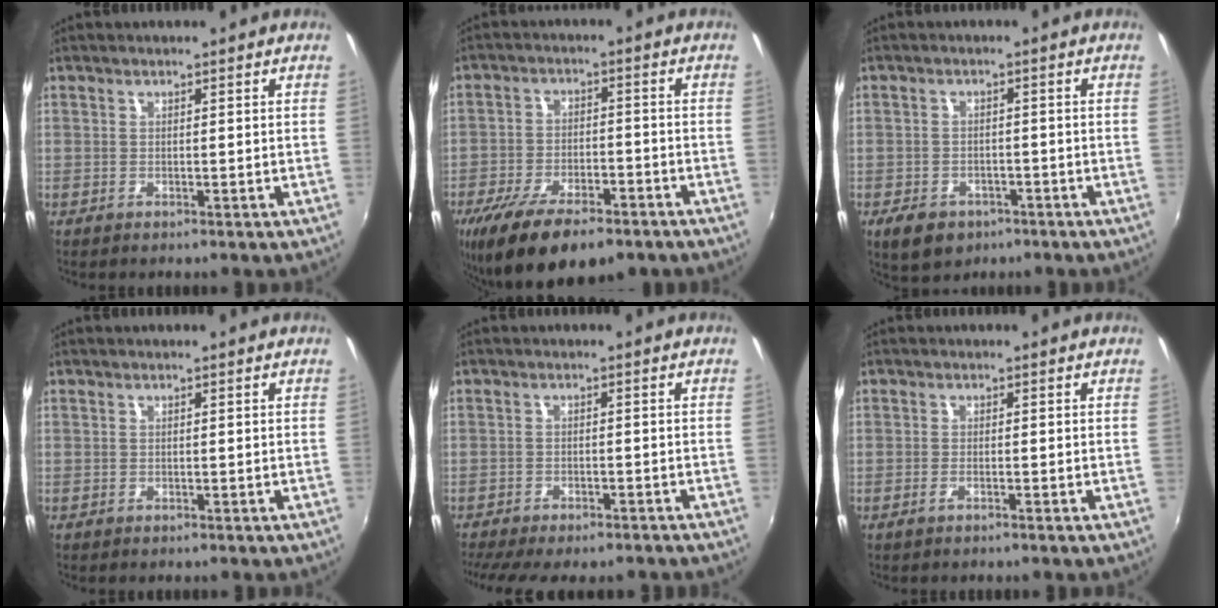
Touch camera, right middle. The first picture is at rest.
{"total": 17.1, "force": [-11.9, 6.4, 10.6], "torque": [-0.215, -0.046, -0.189]}
{"total": 6.1, "force": [-3.7, 4.1, 2.8], "torque": [-0.066, -0.008, -0.053]}
{"total": 0.0}
{"total": 10.5, "force": [-9.1, 2.3, 4.9], "torque": [-0.109, -0.033, -0.134]}
{"total": 1.2, "force": [-0.9, -0.1, 0.8], "torque": [-0.020, -0.002, -0.018]}